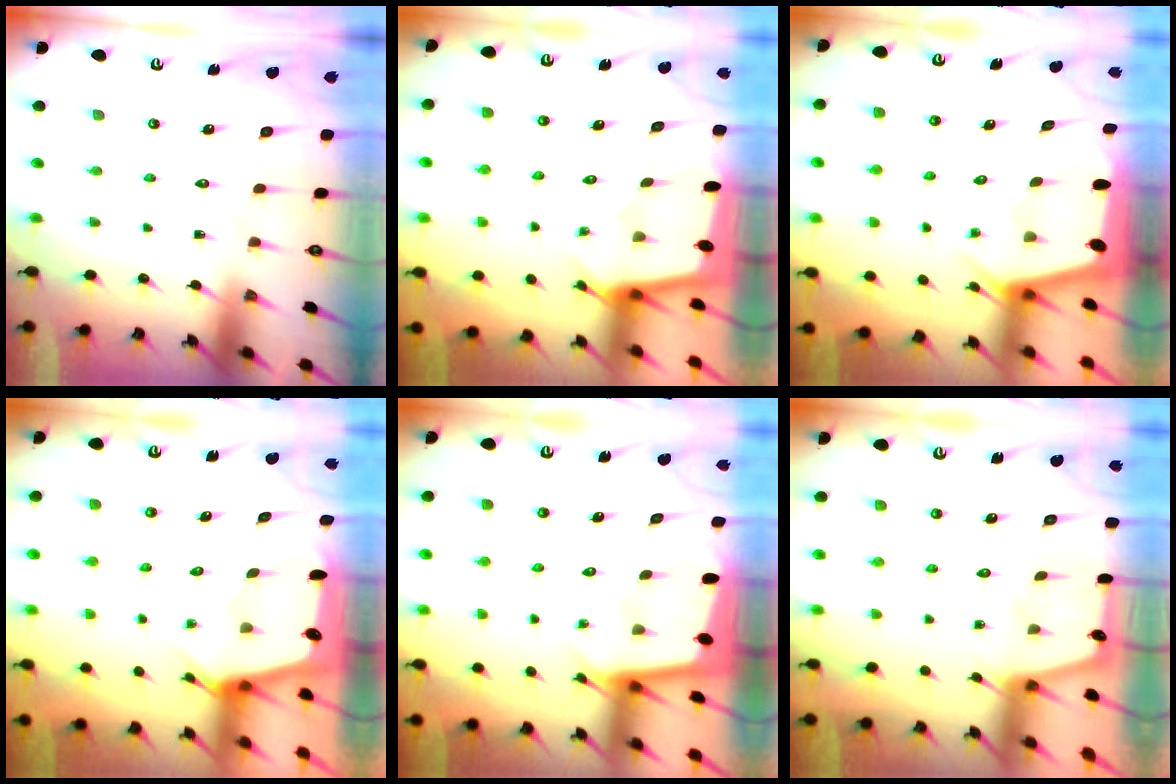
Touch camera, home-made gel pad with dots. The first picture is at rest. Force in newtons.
{"total": 2.1, "press": 2.1, "slide": 0.2}
{"total": 2.0, "press": 2.0, "slide": 0.5}
{"total": 2.5, "press": 2.4, "slide": 0.3}
{"total": 2.1, "press": 2.1, "slide": 0.1}
{"total": 1.0, "press": 1.0, "slide": 0.2}